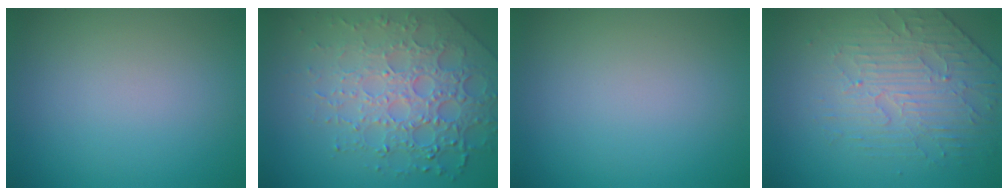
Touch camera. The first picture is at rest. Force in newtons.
{"total": 7.7, "press": 5.3, "slide": 5.5}
{"total": 0.0}
{"total": 4.1, "press": 3.5, "slide": 2.1}